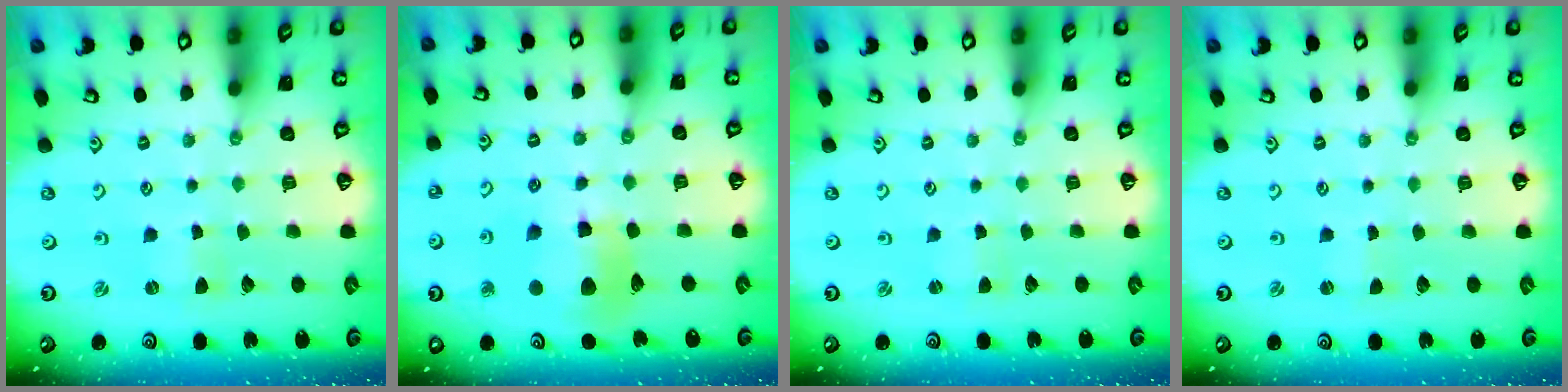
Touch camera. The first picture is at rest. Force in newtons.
{"total": 12.6, "press": 12.5, "slide": 1.7}
{"total": 0.6, "press": 0.6, "slide": 0.1}
{"total": 0.0}